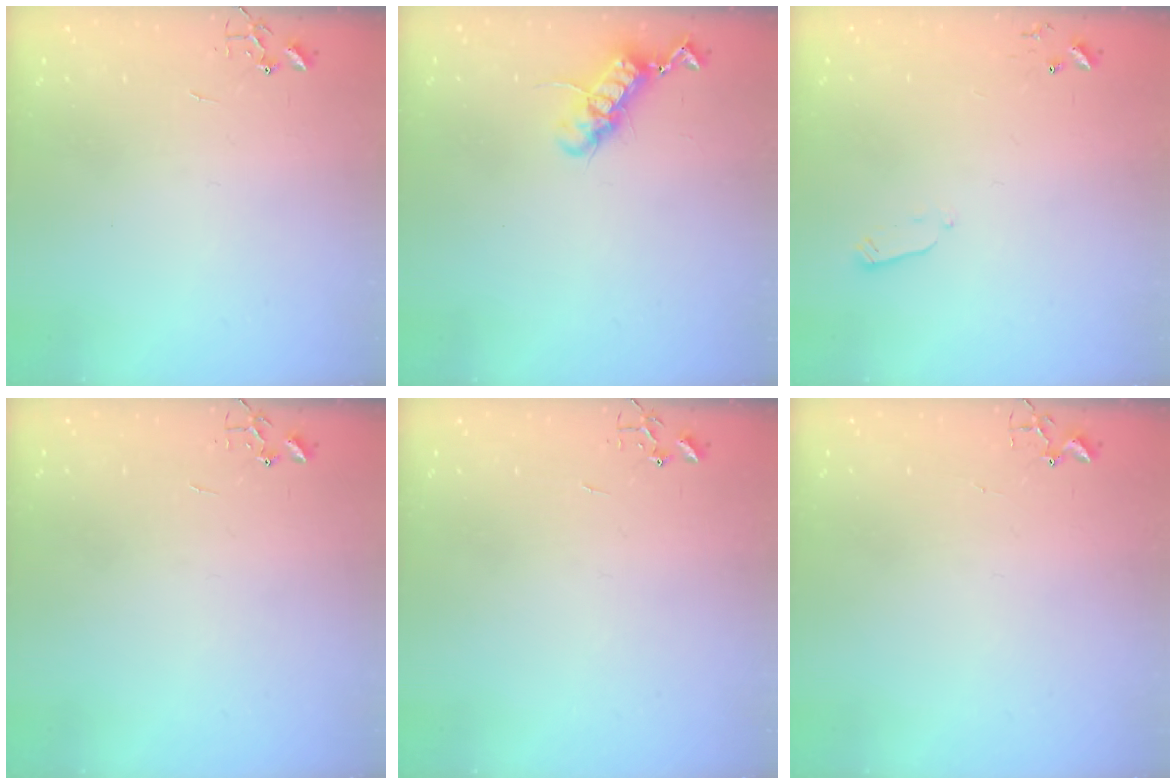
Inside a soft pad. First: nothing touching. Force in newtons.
{"total": 11.8, "press": 11.8, "slide": 1.2}
{"total": 2.4, "press": 2.3, "slide": 0.4}
{"total": 0.0}
{"total": 0.0}
{"total": 1.7, "press": 1.6, "slide": 0.2}